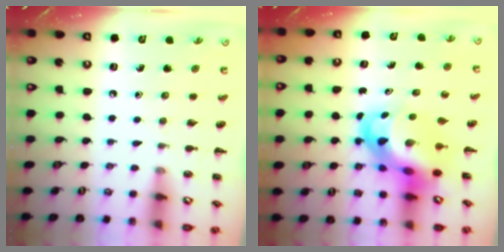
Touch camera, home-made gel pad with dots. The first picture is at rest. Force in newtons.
{"total": 7.8, "press": 7.5, "slide": 2.2}